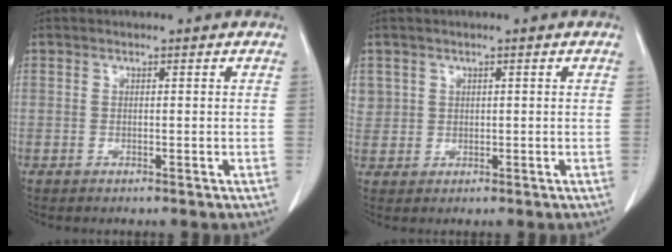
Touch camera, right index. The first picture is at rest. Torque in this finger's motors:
{"motor_torque": [-0.02, 0.03, 0.04, 0.03]}